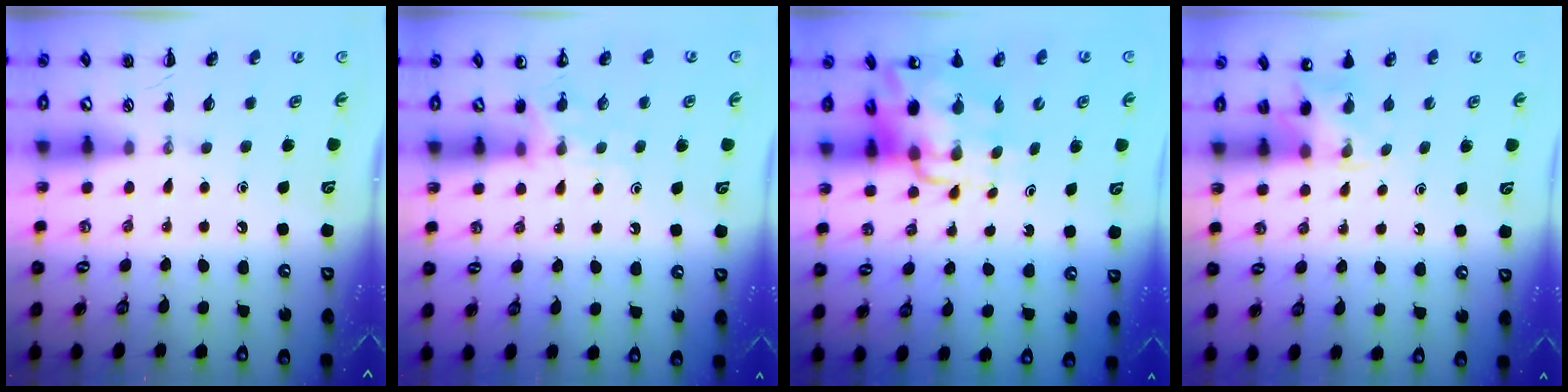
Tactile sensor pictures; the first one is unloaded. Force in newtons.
{"total": 6.5, "press": 6.3, "slide": 1.7}
{"total": 12.1, "press": 11.6, "slide": 3.3}
{"total": 5.6, "press": 5.4, "slide": 1.5}